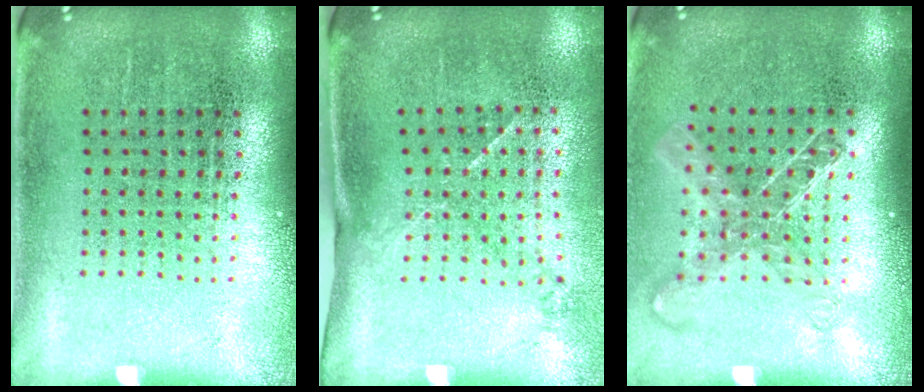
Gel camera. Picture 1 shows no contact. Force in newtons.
{"total": 1.5, "press": 1.0, "slide": 1.2}
{"total": 1.5, "press": 1.2, "slide": 0.8}